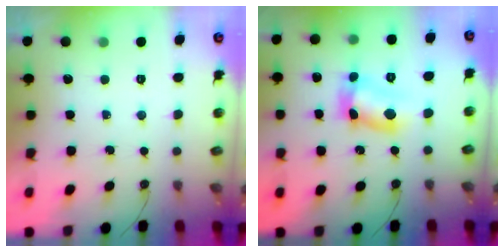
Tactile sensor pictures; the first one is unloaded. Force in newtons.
{"total": 11.8, "press": 11.8, "slide": 0.9}